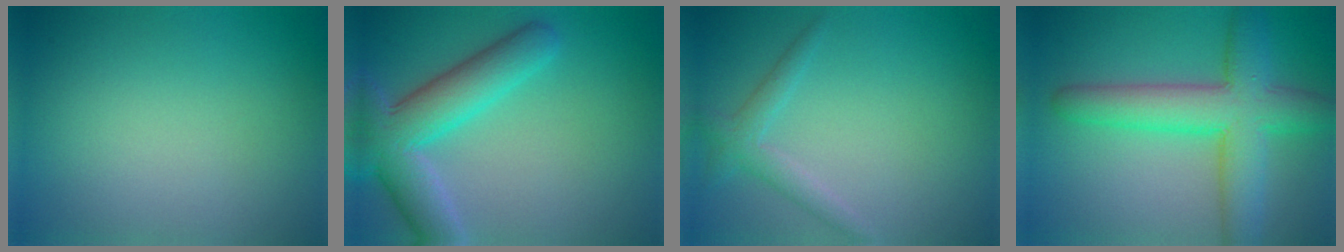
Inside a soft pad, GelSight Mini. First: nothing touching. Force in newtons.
{"total": 7.2, "press": 7.2, "slide": 0.5}
{"total": 2.0, "press": 2.0, "slide": 0.1}
{"total": 7.7, "press": 7.7, "slide": 0.2}